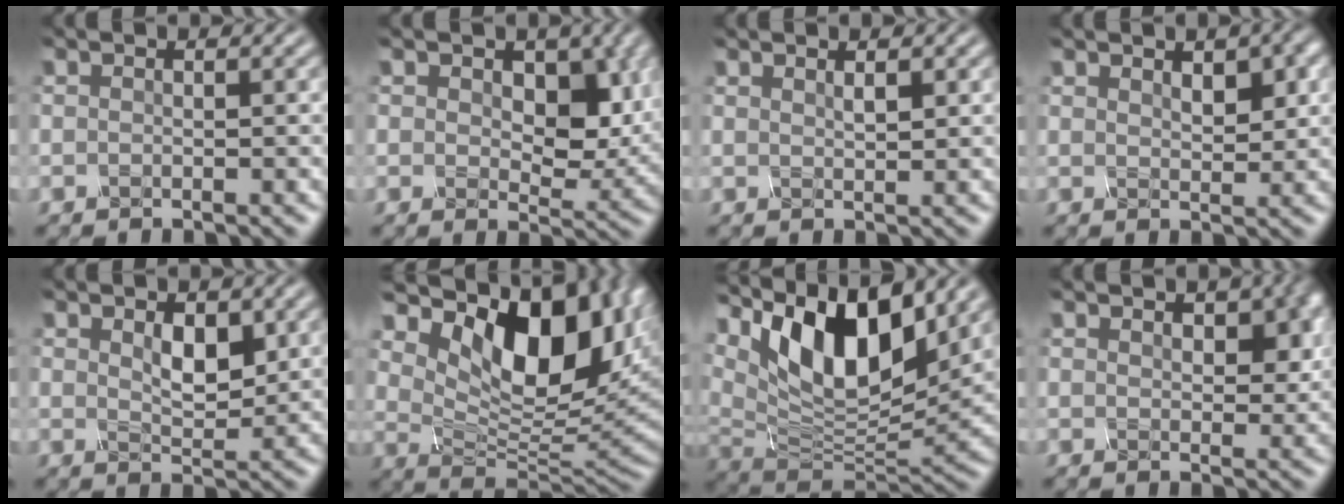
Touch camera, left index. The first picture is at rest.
{"total": 6.6, "force": [1.4, 4.2, 4.9], "torque": [-0.075, -0.011, 0.018]}
{"total": 0.9, "force": [0.7, 0.1, 0.6], "torque": [-0.013, -0.003, 0.011]}
{"total": 2.8, "force": [1.3, 1.3, 2.1], "torque": [-0.034, -0.004, 0.023]}
{"total": 2.8, "force": [0.7, 1.5, 2.2], "torque": [-0.043, -0.006, 0.014]}
{"total": 14.2, "force": [5.4, 7.6, 10.7], "torque": [-0.163, -0.004, 0.099]}
{"total": 12.3, "force": [6.2, 5.3, 9.3], "torque": [-0.164, 0.003, 0.110]}
{"total": 4.0, "force": [1.7, 2.3, 2.8], "torque": [-0.043, -0.007, 0.024]}